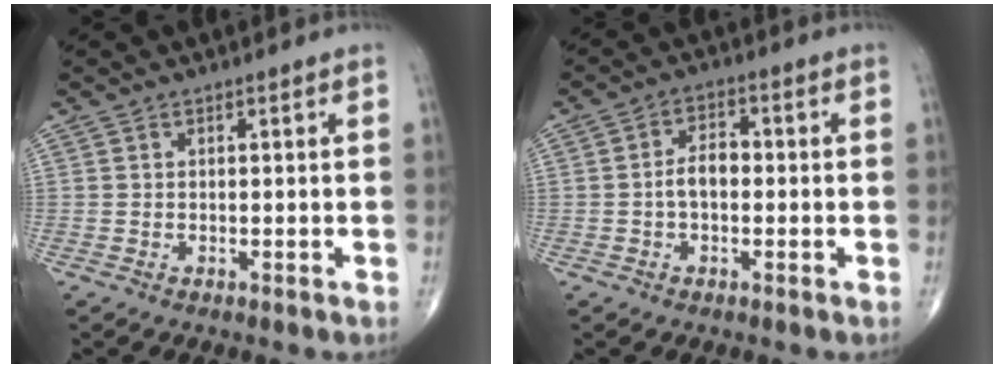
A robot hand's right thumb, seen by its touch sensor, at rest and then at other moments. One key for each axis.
{"total": 4.6, "fx": -0.6, "fy": 2.8, "fz": 3.6, "tx": -0.057, "ty": 0.019, "tz": -0.017}